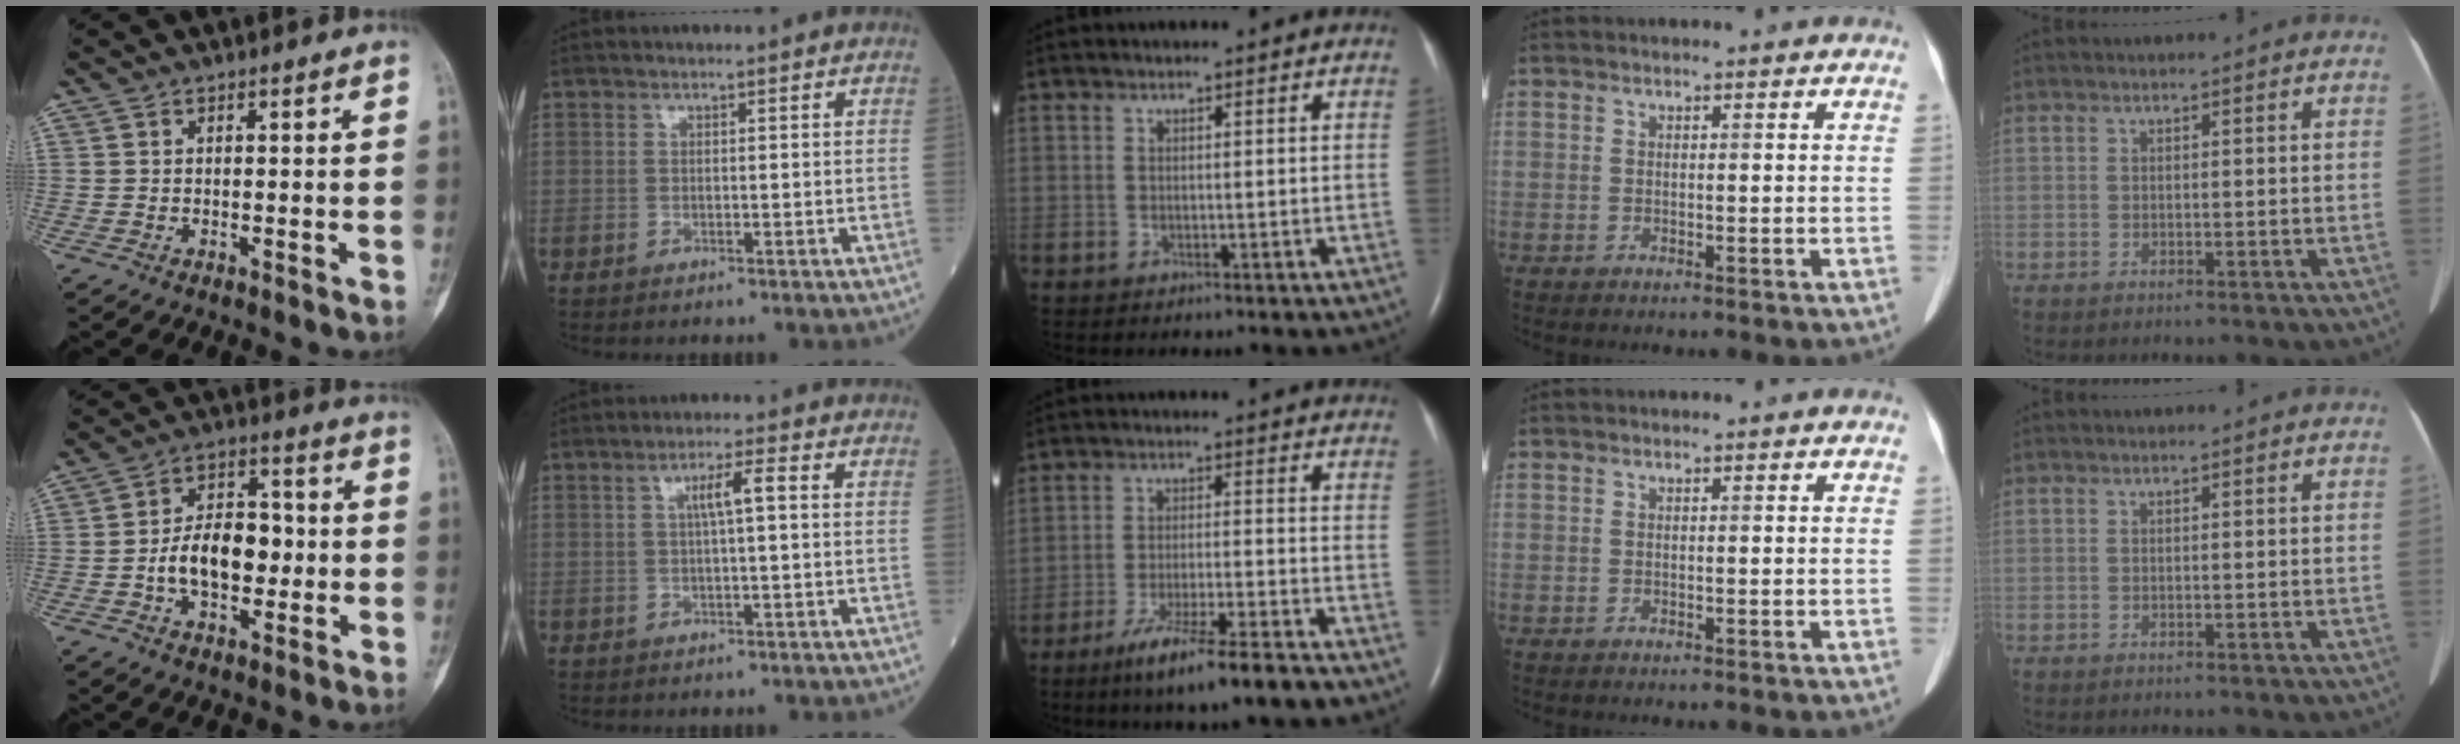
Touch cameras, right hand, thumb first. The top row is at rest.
{"thumb": {"total": 11.9, "force": [-1.6, 7.4, 9.2], "torque": [-0.128, 0.029, -0.031]}, "index": {"total": 3.9, "force": [0.7, 0.1, 3.8], "torque": [-0.068, 0.008, 0.012]}, "middle": {"total": 10.6, "force": [-7.6, 0.1, 7.4], "torque": [-0.122, -0.026, -0.126]}}